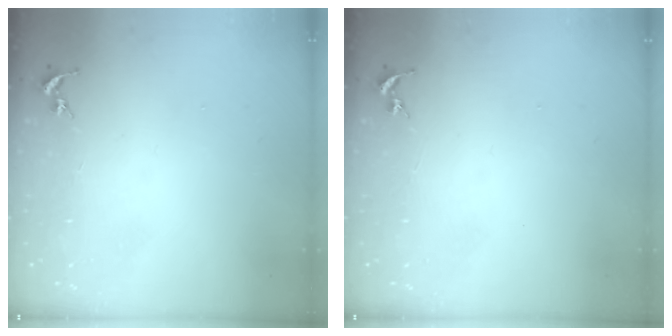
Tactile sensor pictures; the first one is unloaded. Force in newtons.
{"total": 0.0}